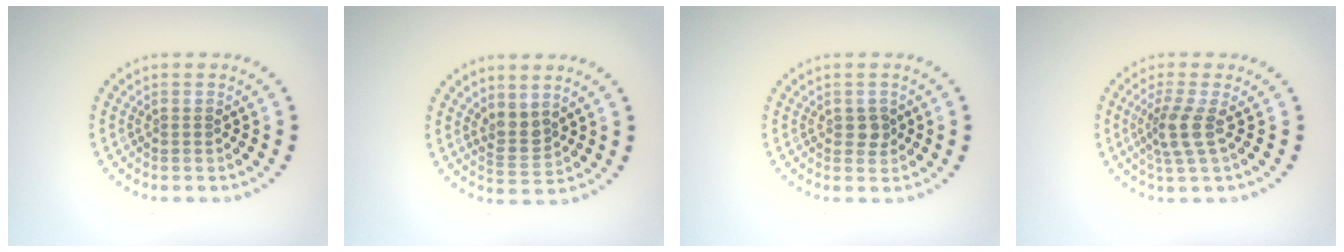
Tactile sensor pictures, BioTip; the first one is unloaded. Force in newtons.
{"total": 2.2, "press": 1.8, "slide": 1.2}
{"total": 1.2, "press": 1.2, "slide": 0.3}
{"total": 2.6, "press": 2.0, "slide": 1.7}